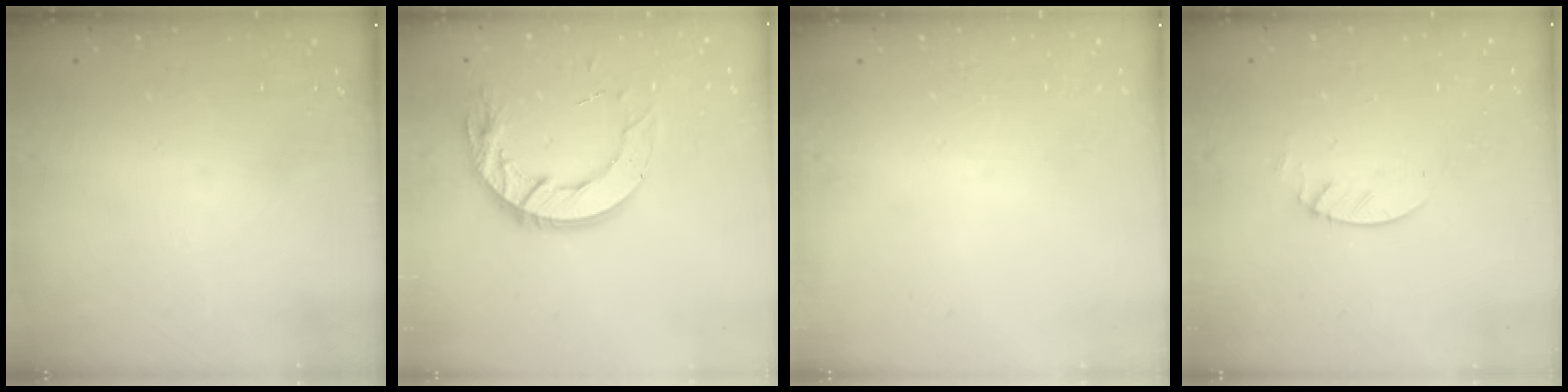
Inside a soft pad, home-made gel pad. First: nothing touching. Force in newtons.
{"total": 13.8, "press": 13.8, "slide": 1.0}
{"total": 0.0}
{"total": 2.1, "press": 2.1, "slide": 0.2}